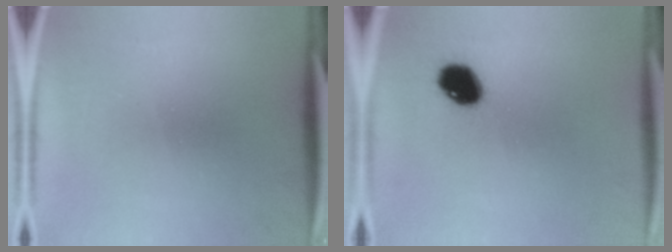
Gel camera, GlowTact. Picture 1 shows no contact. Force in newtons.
{"total": 7.7}